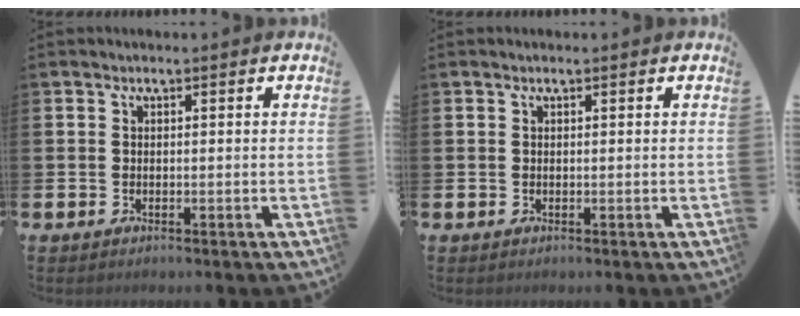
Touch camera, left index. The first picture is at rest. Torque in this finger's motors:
{"motor_torque": [0.03, -0.10, -0.04, 0.02]}